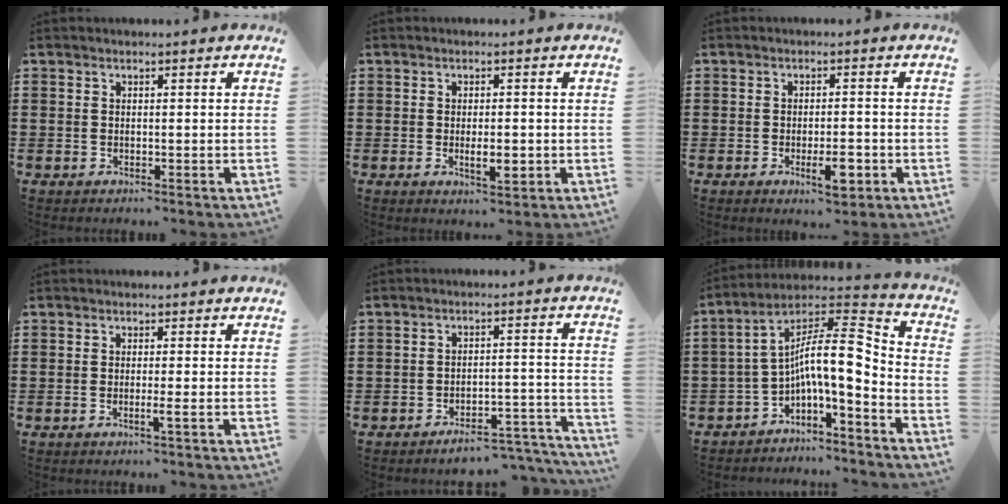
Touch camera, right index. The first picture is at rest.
{"total": 3.6, "force": [-0.7, 1.3, 3.3], "torque": [-0.049, 0.000, -0.015]}
{"total": 4.0, "force": [-1.8, 1.2, 3.4], "torque": [-0.055, 0.000, -0.029]}
{"total": 1.7, "force": [-0.5, -0.2, 1.5], "torque": [-0.026, -0.006, -0.010]}
{"total": 4.6, "force": [-4.3, 0.7, 1.5], "torque": [-0.024, 0.005, -0.085]}
{"total": 11.2, "force": [-1.1, 2.9, 10.8], "torque": [-0.205, -0.016, -0.028]}